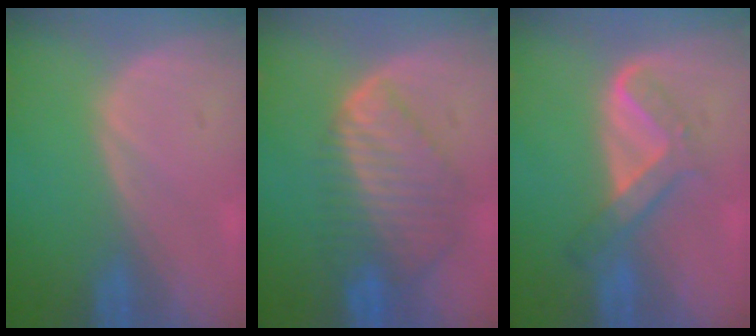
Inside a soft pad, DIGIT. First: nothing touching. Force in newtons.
{"total": 8.5, "press": 7.6, "slide": 3.9}
{"total": 5.1, "press": 4.9, "slide": 1.2}